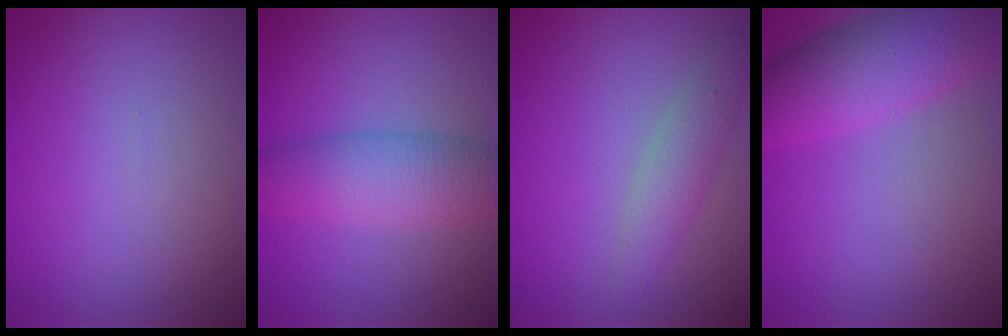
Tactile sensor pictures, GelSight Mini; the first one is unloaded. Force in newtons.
{"total": 5.5, "press": 5.5, "slide": 0.1}
{"total": 2.6, "press": 2.6, "slide": 0.2}
{"total": 6.9, "press": 6.9, "slide": 0.3}